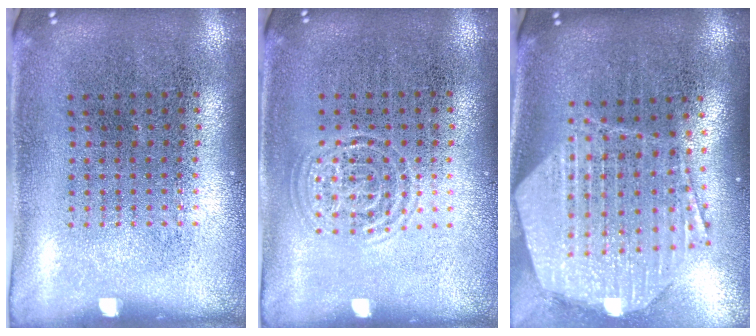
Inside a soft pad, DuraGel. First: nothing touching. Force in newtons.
{"total": 1.5, "press": 1.4, "slide": 0.1}
{"total": 2.9, "press": 2.3, "slide": 1.7}